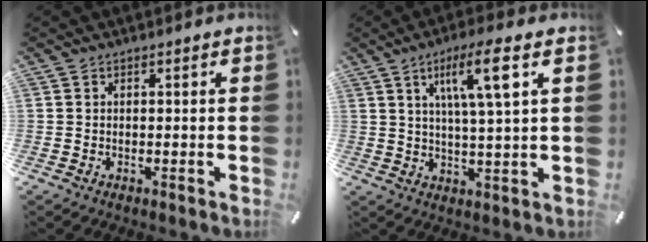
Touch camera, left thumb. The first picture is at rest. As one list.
[{"total": 10.4, "force": [4.5, 0.8, 9.3], "torque": [-0.171, 0.001, 0.069]}]